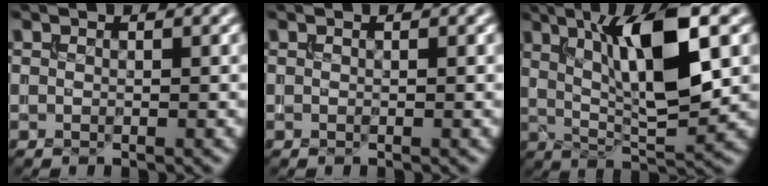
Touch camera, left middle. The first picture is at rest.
{"total": 0.0}
{"total": 9.5, "force": [3.0, 2.5, 8.7], "torque": [-0.141, -0.003, 0.052]}